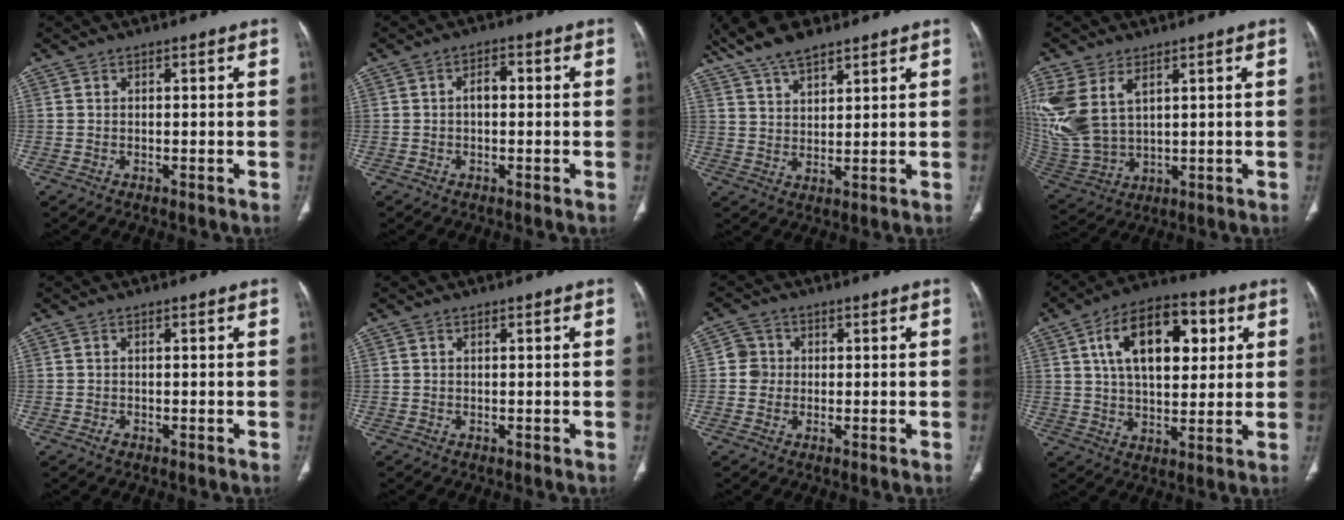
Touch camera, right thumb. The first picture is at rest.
{"total": 2.8, "force": [-0.1, 1.6, 2.2], "torque": [-0.033, 0.012, -0.005]}
{"total": 10.3, "force": [7.7, 3.8, 5.6], "torque": [-0.094, -0.020, 0.146]}
{"total": 15.0, "force": [5.4, 9.1, 10.6], "torque": [-0.257, -0.013, 0.129]}
{"total": 0.7, "force": [-0.4, 0.5, 0.4], "torque": [-0.004, 0.000, -0.006]}
{"total": 0.0}
{"total": 3.4, "force": [0.0, 3.3, 0.7], "torque": [0.010, 0.008, -0.004]}
{"total": 18.0, "force": [5.6, 9.9, 14.0], "torque": [-0.193, 0.002, 0.089]}